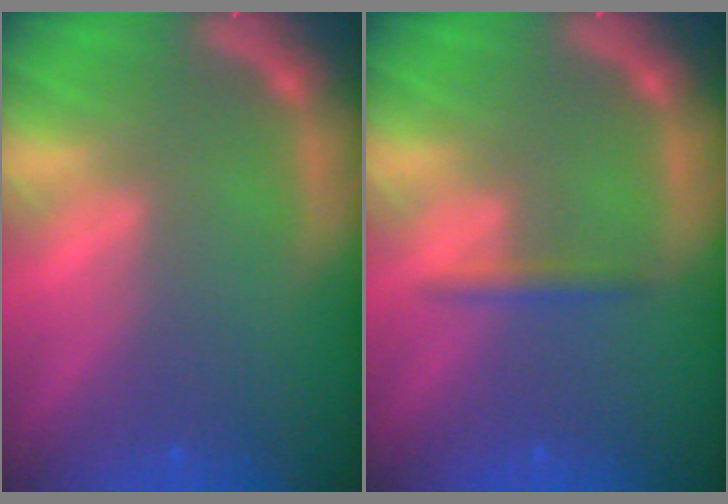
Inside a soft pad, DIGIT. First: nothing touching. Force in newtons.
{"total": 1.4}